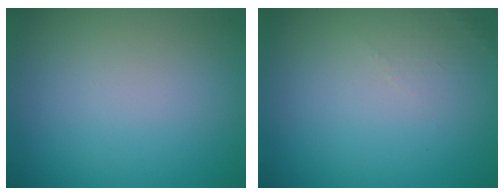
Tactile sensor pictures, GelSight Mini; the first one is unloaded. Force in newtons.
{"total": 1.1, "press": 1.1, "slide": 0.3}